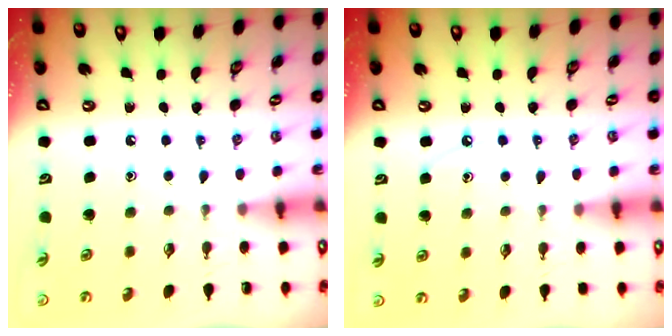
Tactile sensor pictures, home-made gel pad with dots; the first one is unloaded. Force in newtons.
{"total": 4.1, "press": 4.1, "slide": 0.6}